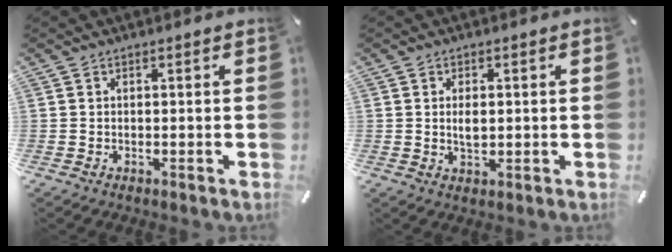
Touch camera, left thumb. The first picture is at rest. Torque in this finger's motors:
{"motor_torque": [0.19, -0.21, -0.05, 0.17, 0.11]}